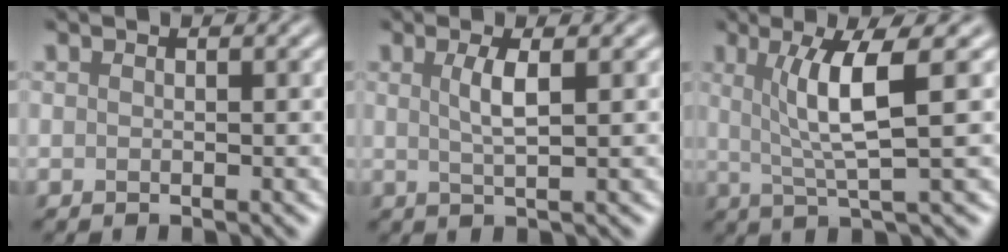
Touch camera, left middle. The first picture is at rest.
{"total": 2.3, "force": [0.6, 0.5, 2.2], "torque": [-0.041, 0.000, 0.009]}
{"total": 5.3, "force": [1.2, 0.8, 5.1], "torque": [-0.090, 0.002, 0.027]}